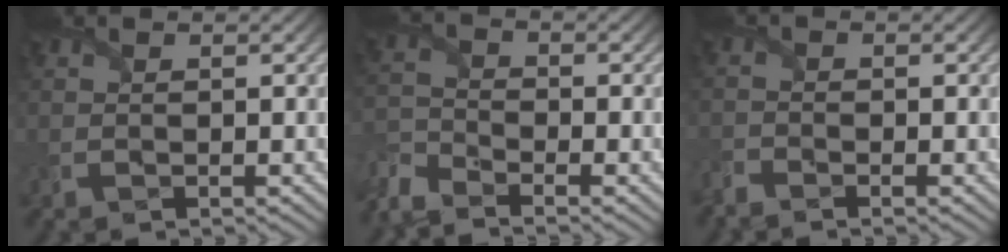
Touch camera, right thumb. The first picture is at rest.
{"total": 5.9, "force": [-5.1, 2.0, 2.4], "torque": [-0.066, -0.020, -0.116]}
{"total": 2.2, "force": [-2.1, 0.4, 0.4], "torque": [-0.016, -0.012, -0.055]}